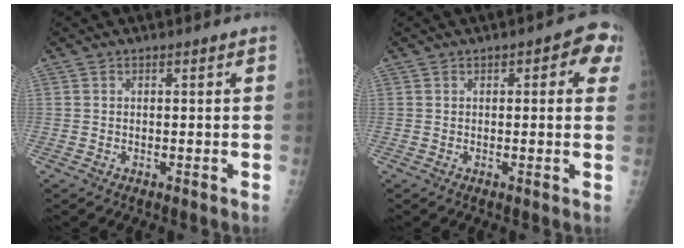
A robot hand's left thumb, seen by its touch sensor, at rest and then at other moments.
{"total": 3.4, "force": [1.4, 1.6, 2.7], "torque": [-0.015, 0.002, 0.008]}